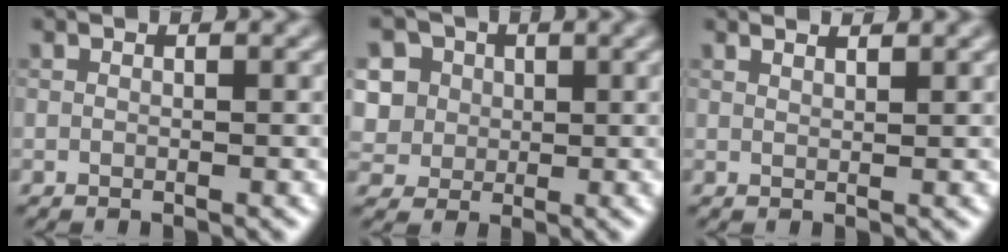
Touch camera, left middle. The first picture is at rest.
{"total": 8.4, "force": [3.4, 6.8, 3.5], "torque": [-0.075, 0.029, 0.035]}
{"total": 1.5, "force": [1.4, 0.1, 0.6], "torque": [-0.005, 0.000, 0.014]}